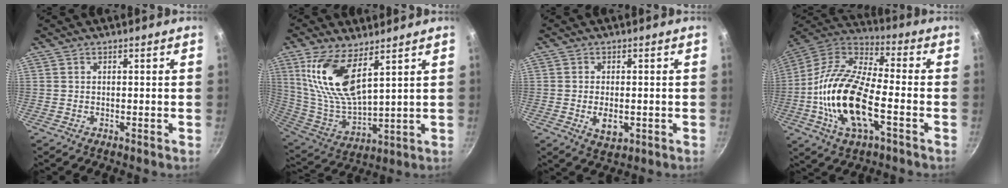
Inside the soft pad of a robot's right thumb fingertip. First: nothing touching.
{"total": 15.2, "force": [7.2, 6.1, 11.9], "torque": [-0.233, -0.049, 0.155]}
{"total": 4.8, "force": [-0.9, 2.7, 3.8], "torque": [-0.063, -0.005, -0.009]}
{"total": 20.2, "force": [-4.7, 8.9, 17.5], "torque": [-0.336, 0.033, -0.105]}